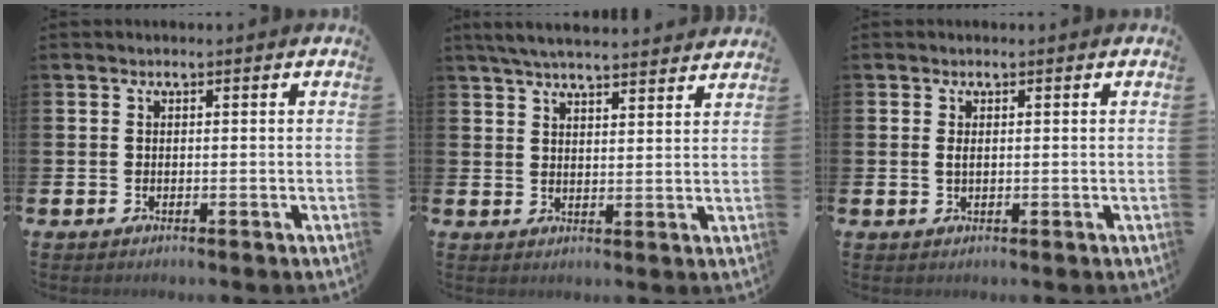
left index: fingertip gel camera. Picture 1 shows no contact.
{"total": 5.4, "force": [5.2, 0.4, 1.4], "torque": [-0.041, -0.020, 0.094]}
{"total": 0.9, "force": [0.2, 0.3, 0.8], "torque": [-0.014, 0.003, 0.002]}